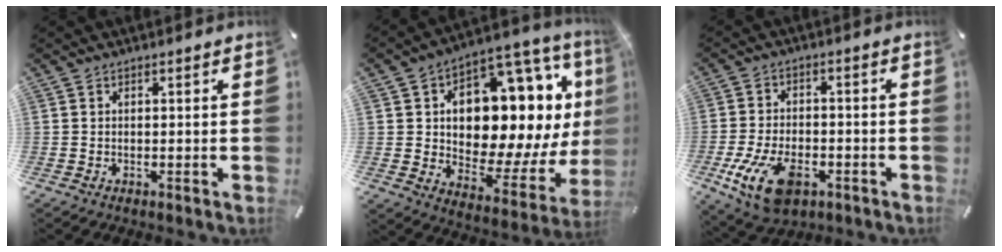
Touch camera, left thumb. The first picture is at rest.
{"total": 19.9, "force": [5.3, 12.2, 14.8], "torque": [-0.215, -0.058, 0.087]}
{"total": 12.7, "force": [-5.3, 7.5, 8.7], "torque": [-0.178, 0.012, -0.095]}